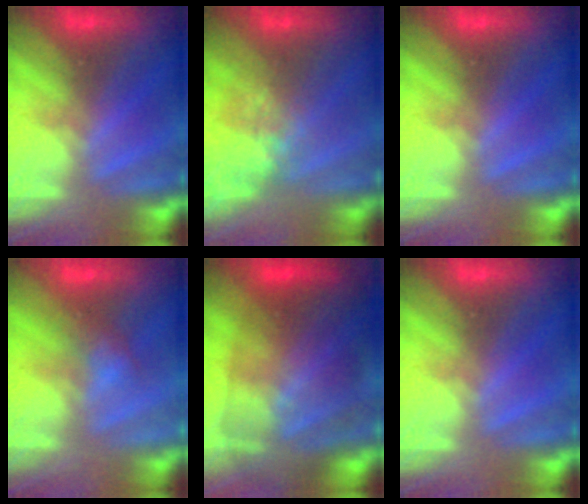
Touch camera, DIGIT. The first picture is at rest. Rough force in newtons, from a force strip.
{"total": 4.7}
{"total": 0.0}
{"total": 2.9}
{"total": 10.3}
{"total": 0.0}